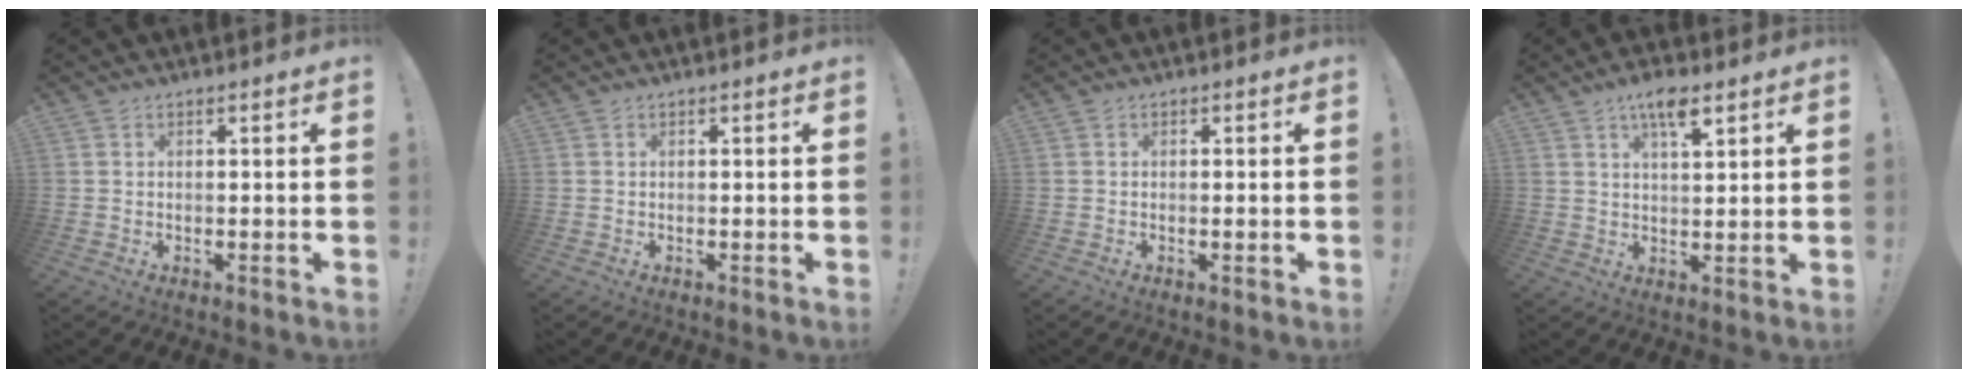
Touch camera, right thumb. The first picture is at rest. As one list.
[{"total": 0.0}, {"total": 0.7, "force": [-0.3, 0.0, 0.6], "torque": [-0.014, 0.001, -0.005]}, {"total": 6.8, "force": [4.0, 1.9, 5.1], "torque": [-0.079, -0.018, 0.063]}]